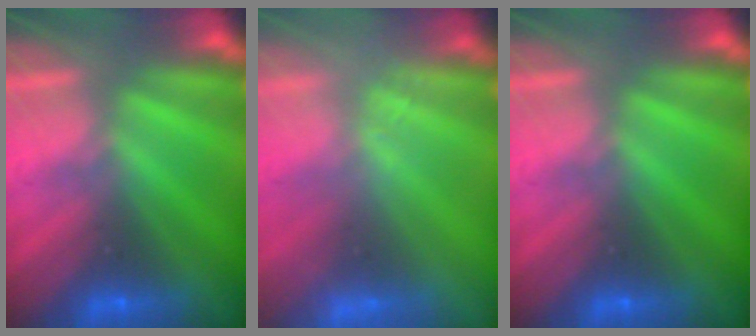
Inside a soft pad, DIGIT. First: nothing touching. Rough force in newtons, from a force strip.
{"total": 2.4}
{"total": 0.0}